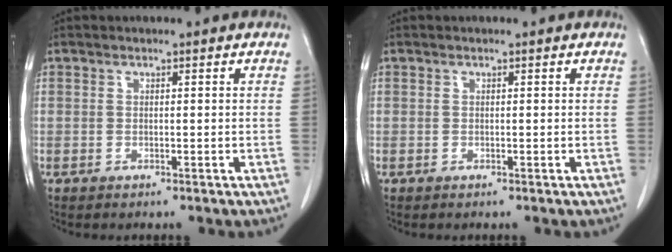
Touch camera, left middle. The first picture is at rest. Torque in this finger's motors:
{"motor_torque": [0.16, -0.17, 0.05, 0.01]}